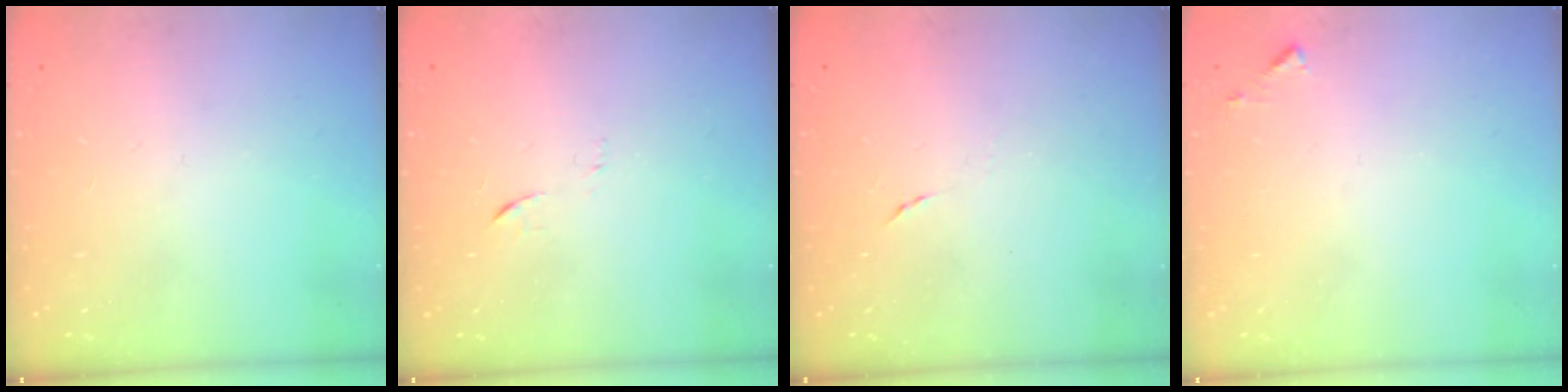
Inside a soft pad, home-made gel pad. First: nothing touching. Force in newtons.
{"total": 5.8, "press": 5.7, "slide": 0.4}
{"total": 3.9, "press": 3.5, "slide": 1.6}
{"total": 4.5, "press": 4.4, "slide": 0.4}